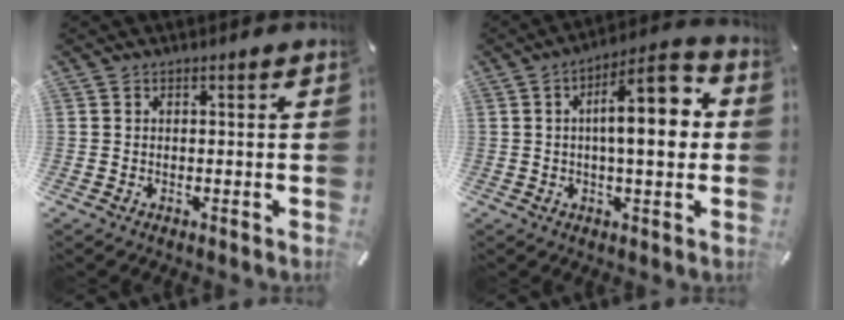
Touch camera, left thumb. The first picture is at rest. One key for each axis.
{"total": 14.2, "fx": 1.6, "fy": 5.0, "fz": 13.2, "tx": -0.190, "ty": 0.000, "tz": 0.019}